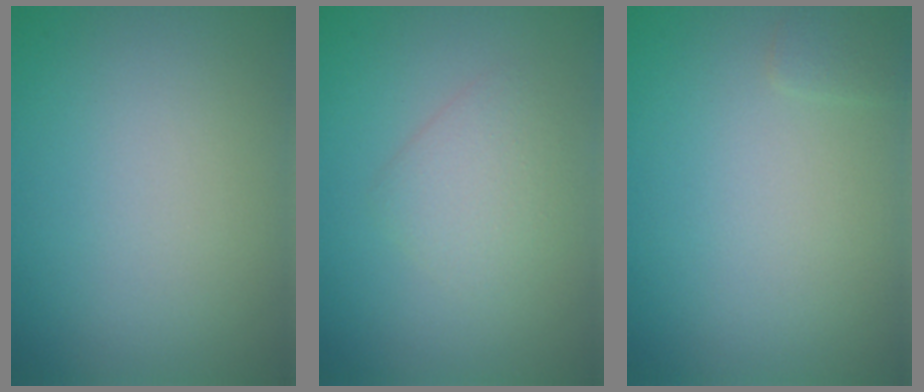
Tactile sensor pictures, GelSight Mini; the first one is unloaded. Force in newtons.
{"total": 2.2, "press": 2.2, "slide": 0.1}
{"total": 0.8, "press": 0.8, "slide": 0.1}